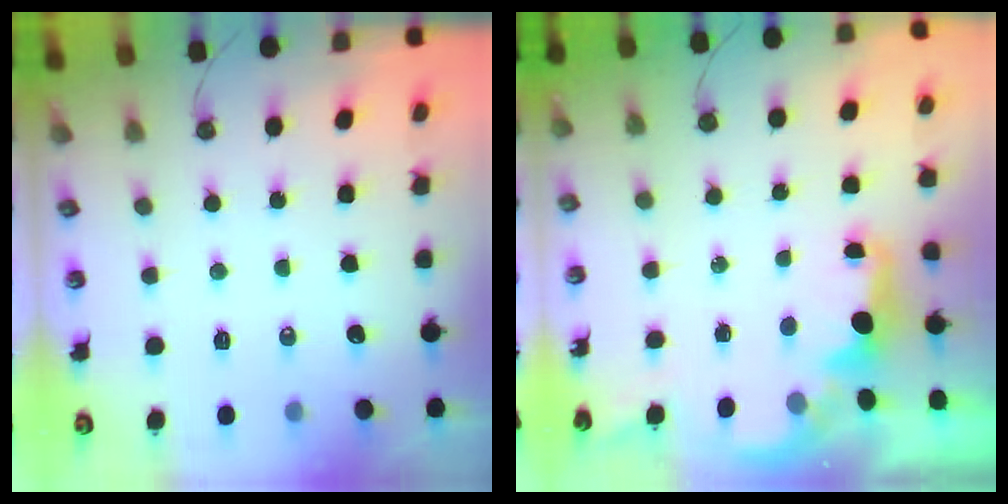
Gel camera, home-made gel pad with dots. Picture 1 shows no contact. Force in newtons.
{"total": 2.2, "press": 2.1, "slide": 0.8}